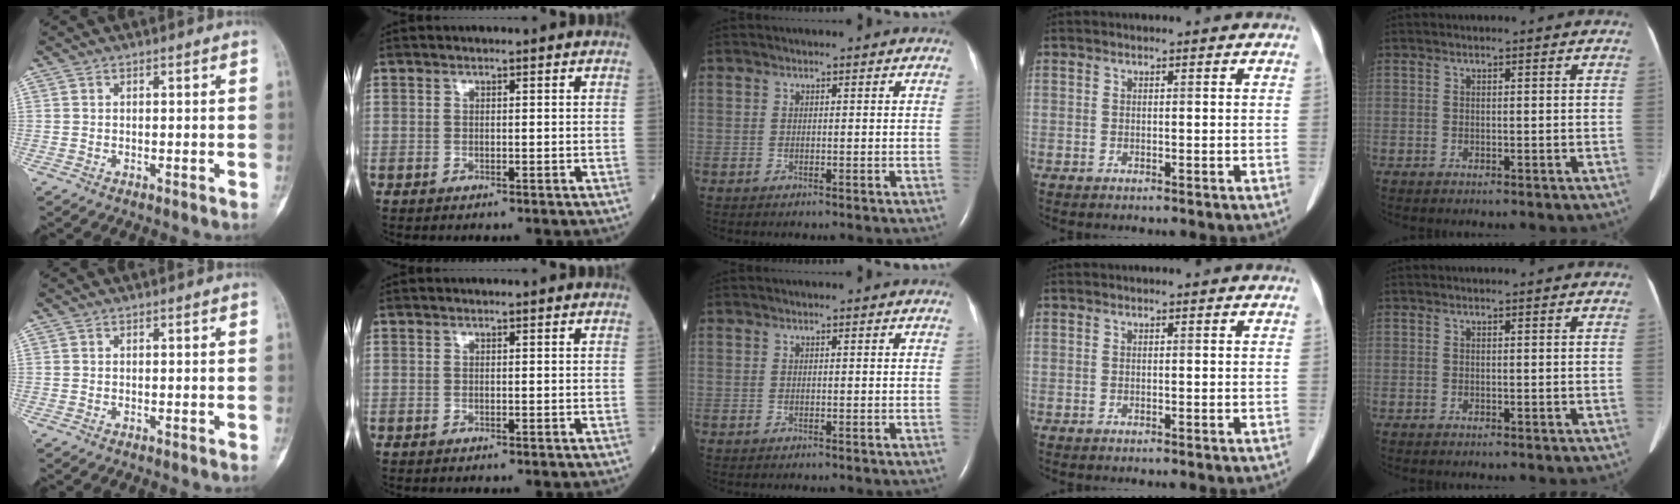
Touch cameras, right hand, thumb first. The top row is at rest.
{}